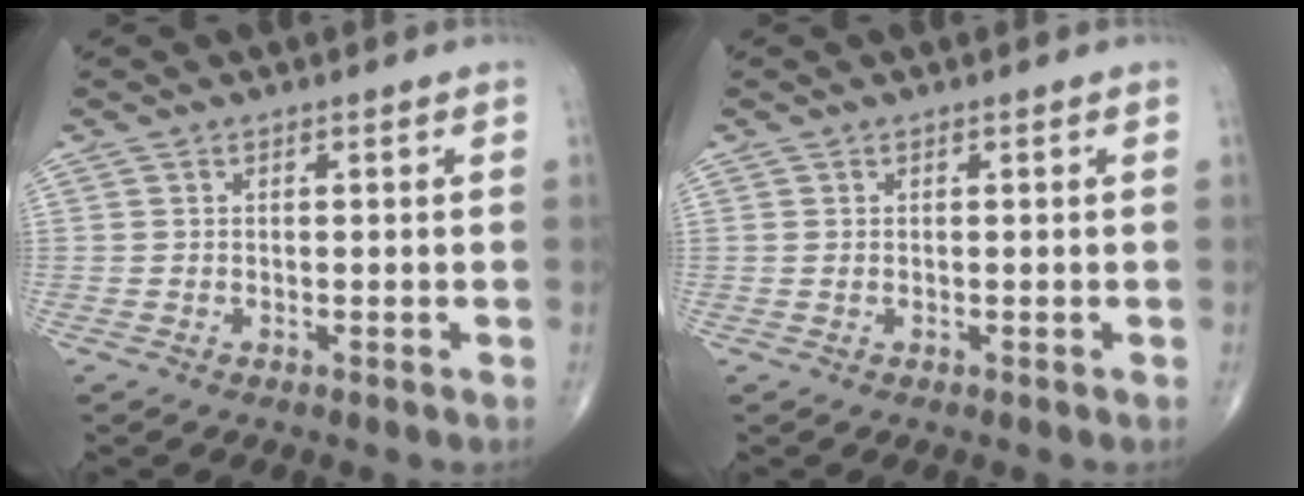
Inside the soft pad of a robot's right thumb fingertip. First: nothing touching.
{"total": 0.0}